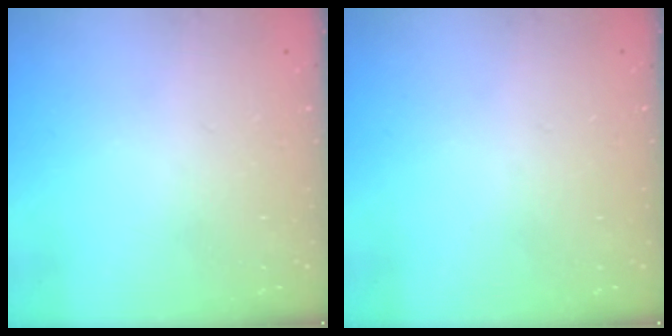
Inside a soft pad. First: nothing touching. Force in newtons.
{"total": 0.0}